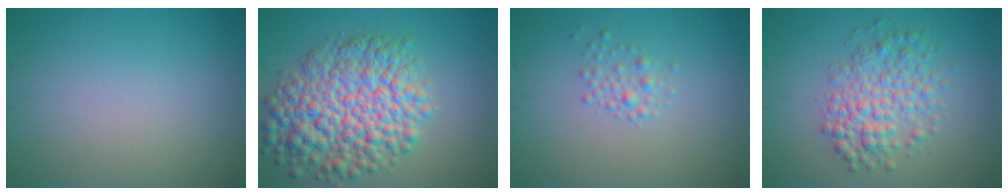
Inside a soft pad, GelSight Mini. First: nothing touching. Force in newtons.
{"total": 9.9, "press": 9.9, "slide": 0.3}
{"total": 1.4, "press": 1.4, "slide": 0.0}
{"total": 4.8, "press": 4.8, "slide": 0.1}